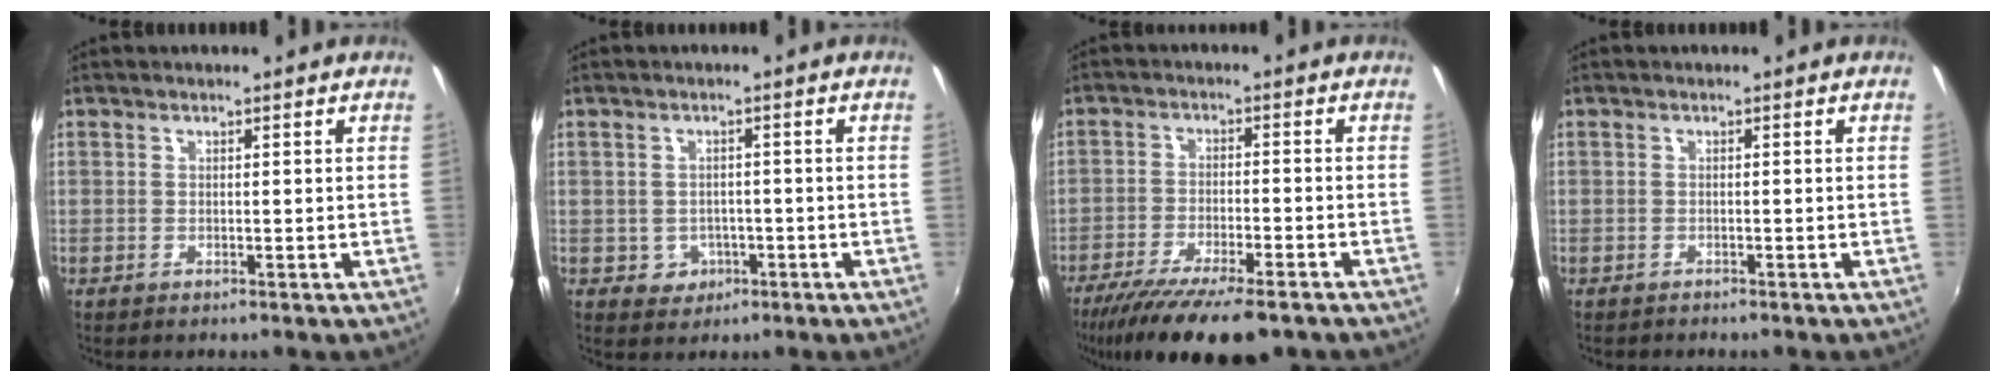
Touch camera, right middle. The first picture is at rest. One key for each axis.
{"total": 3.9, "fx": -1.2, "fy": 3.6, "fz": 0.8, "tx": -0.027, "ty": 0.004, "tz": -0.009}
{"total": 15.4, "fx": -11.8, "fy": 3.4, "fz": 9.2, "tx": -0.183, "ty": -0.049, "tz": -0.191}
{"total": 0.9, "fx": -0.9, "fy": 0.3, "fz": 0.1, "tx": -0.007, "ty": -0.003, "tz": -0.013}